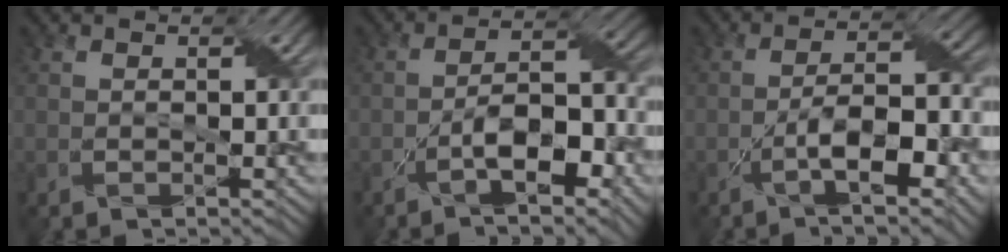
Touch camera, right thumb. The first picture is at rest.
{"total": 9.4, "force": [-4.2, 3.3, 7.7], "torque": [-0.124, 0.009, -0.074]}
{"total": 9.5, "force": [-4.0, 2.7, 8.2], "torque": [-0.139, 0.006, -0.068]}